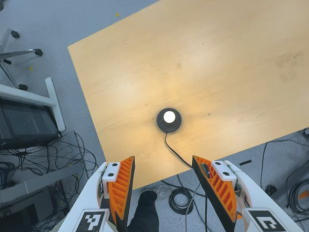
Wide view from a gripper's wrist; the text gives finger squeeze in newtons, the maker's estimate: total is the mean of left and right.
{"total": 0.0}